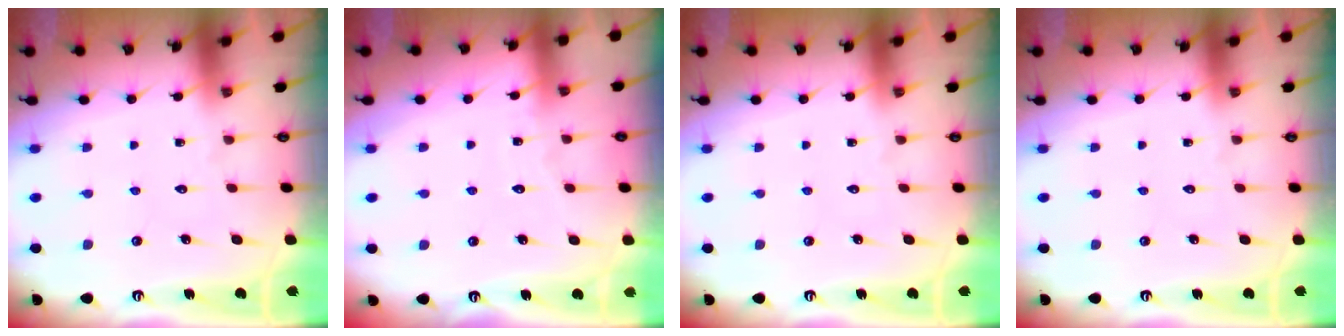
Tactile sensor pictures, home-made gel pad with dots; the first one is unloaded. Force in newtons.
{"total": 2.9, "press": 2.9, "slide": 0.3}
{"total": 0.0}
{"total": 0.0}